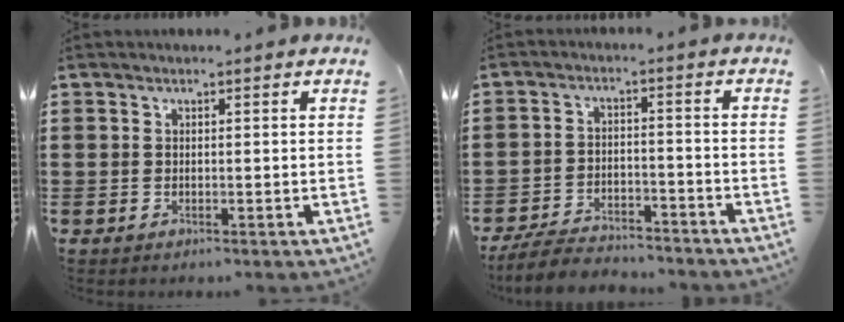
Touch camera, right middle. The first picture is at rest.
{"total": 5.4, "force": [-5.2, 0.7, 1.5], "torque": [-0.037, 0.000, -0.102]}